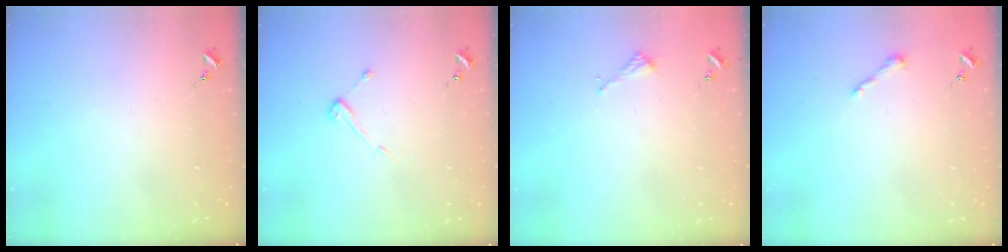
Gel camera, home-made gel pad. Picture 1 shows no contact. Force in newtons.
{"total": 4.2, "press": 4.2, "slide": 0.3}
{"total": 2.2, "press": 2.2, "slide": 0.2}
{"total": 4.3, "press": 4.3, "slide": 0.5}